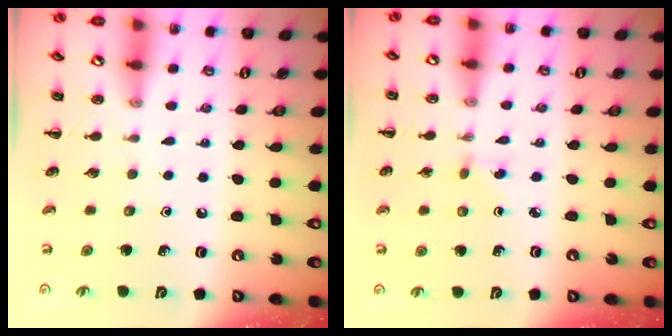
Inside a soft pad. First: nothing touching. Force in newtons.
{"total": 2.4, "press": 2.2, "slide": 0.9}